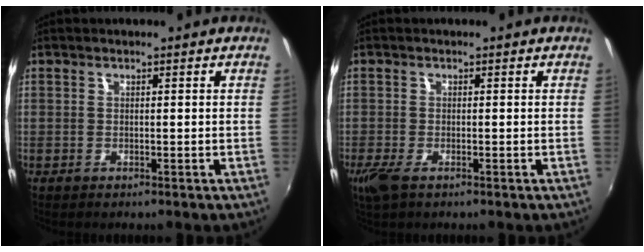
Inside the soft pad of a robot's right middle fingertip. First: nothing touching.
{"total": 3.3, "force": [-1.9, 1.2, 2.4], "torque": [-0.052, -0.012, -0.036]}